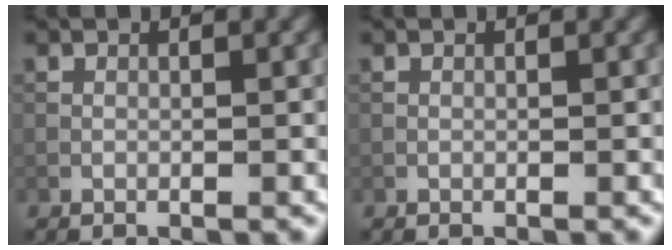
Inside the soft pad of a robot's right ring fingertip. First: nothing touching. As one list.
[{"total": 0.0}]